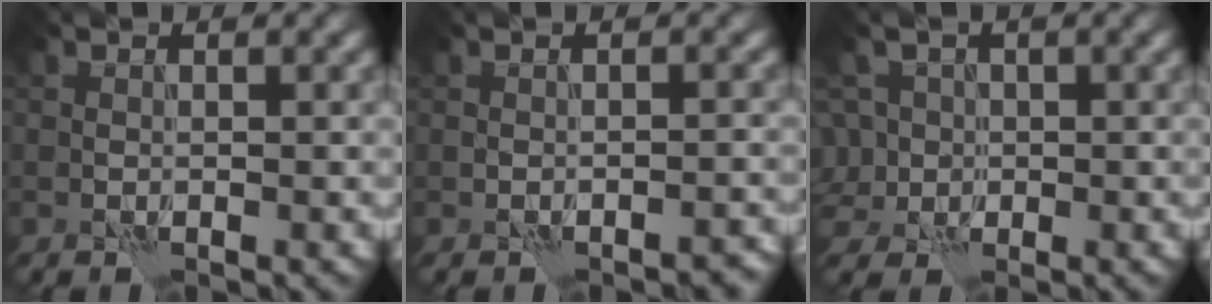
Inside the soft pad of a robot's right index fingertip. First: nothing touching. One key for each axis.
{"total": 1.3, "fx": -1.3, "fy": 0.2, "fz": 0.4, "tx": -0.004, "ty": 0.005, "tz": -0.017}
{"total": 4.7, "fx": -0.2, "fy": 4.3, "fz": 1.9, "tx": -0.040, "ty": 0.022, "tz": -0.021}